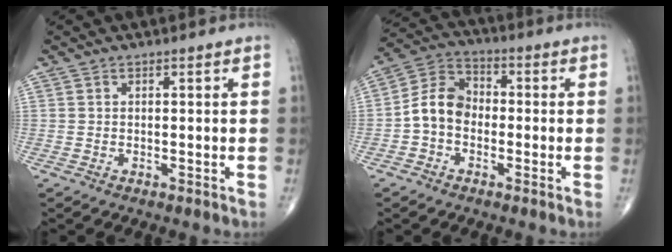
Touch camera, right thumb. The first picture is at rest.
{"total": 8.0, "force": [-1.6, 6.1, 4.9], "torque": [-0.077, 0.034, -0.047]}